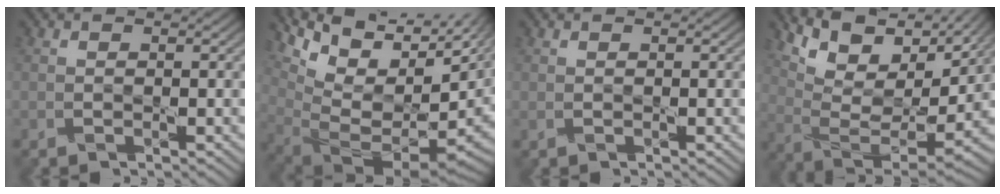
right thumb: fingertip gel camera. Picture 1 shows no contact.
{"total": 17.0, "force": [5.4, 9.1, 13.3], "torque": [-0.208, 0.029, 0.141]}
{"total": 0.0}
{"total": 14.4, "force": [10.2, 4.7, 9.0], "torque": [-0.204, 0.005, 0.164]}